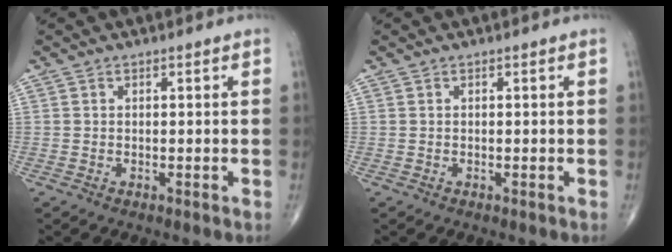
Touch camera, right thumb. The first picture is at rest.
{"total": 0.0}